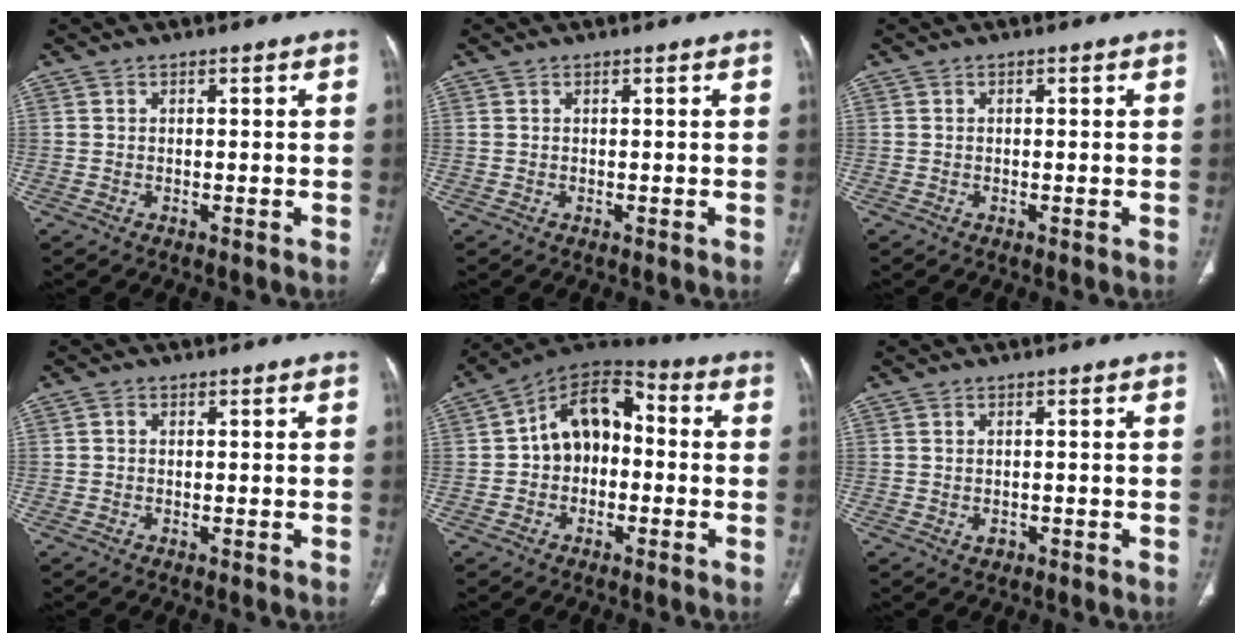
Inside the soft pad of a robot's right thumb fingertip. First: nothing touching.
{"total": 0.0}
{"total": 0.0}
{"total": 0.5, "force": [0.0, 0.5, 0.2], "torque": [-0.002, 0.001, -0.001]}
{"total": 12.3, "force": [-0.2, 8.6, 8.7], "torque": [-0.107, 0.044, -0.021]}
{"total": 1.3, "force": [-0.4, 0.9, 0.7], "torque": [-0.010, 0.003, -0.002]}